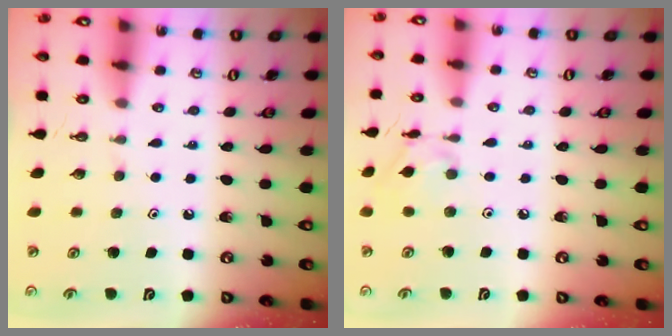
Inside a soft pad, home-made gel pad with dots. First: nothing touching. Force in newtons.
{"total": 6.5, "press": 6.5, "slide": 0.5}